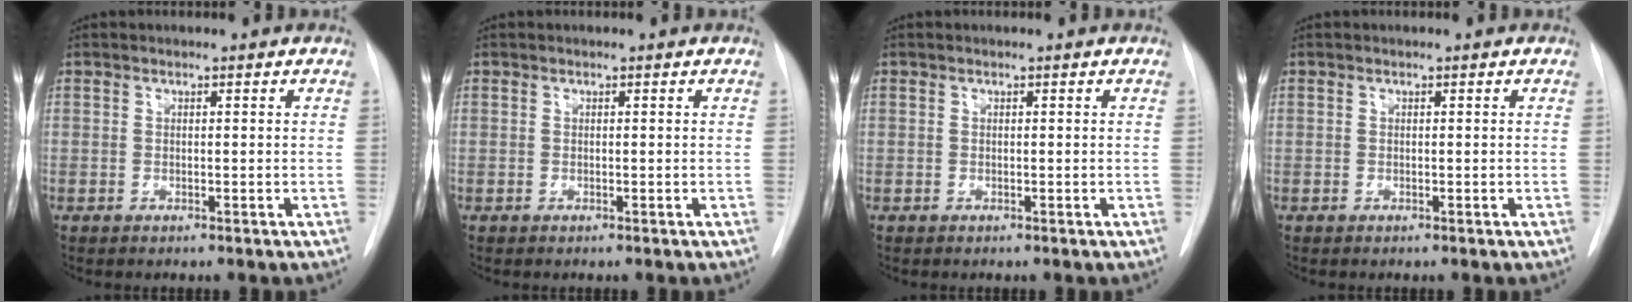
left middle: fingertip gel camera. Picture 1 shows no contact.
{"total": 0.0}
{"total": 0.0}
{"total": 0.0}